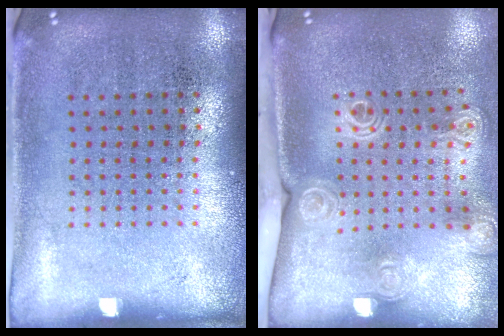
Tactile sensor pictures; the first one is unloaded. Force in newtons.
{"total": 2.1, "press": 1.6, "slide": 1.3}